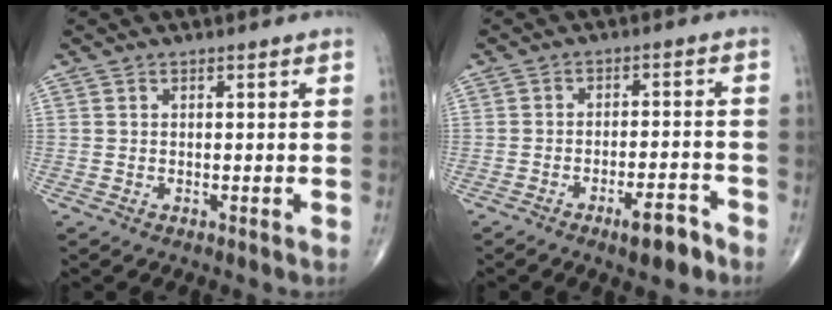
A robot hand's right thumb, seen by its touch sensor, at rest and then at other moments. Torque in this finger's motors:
{"motor_torque": [0.56, 0.52, -0.04, -0.15, 0.14]}